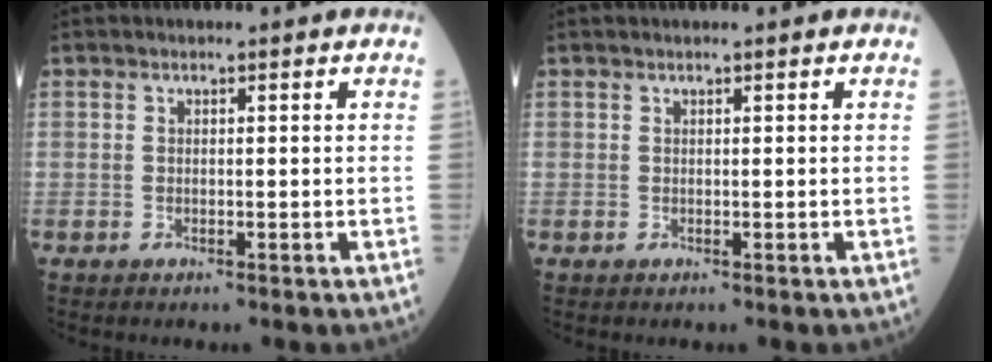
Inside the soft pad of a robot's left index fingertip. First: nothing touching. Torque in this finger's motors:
{"motor_torque": [0.17, -0.09, 0.00, -0.01]}